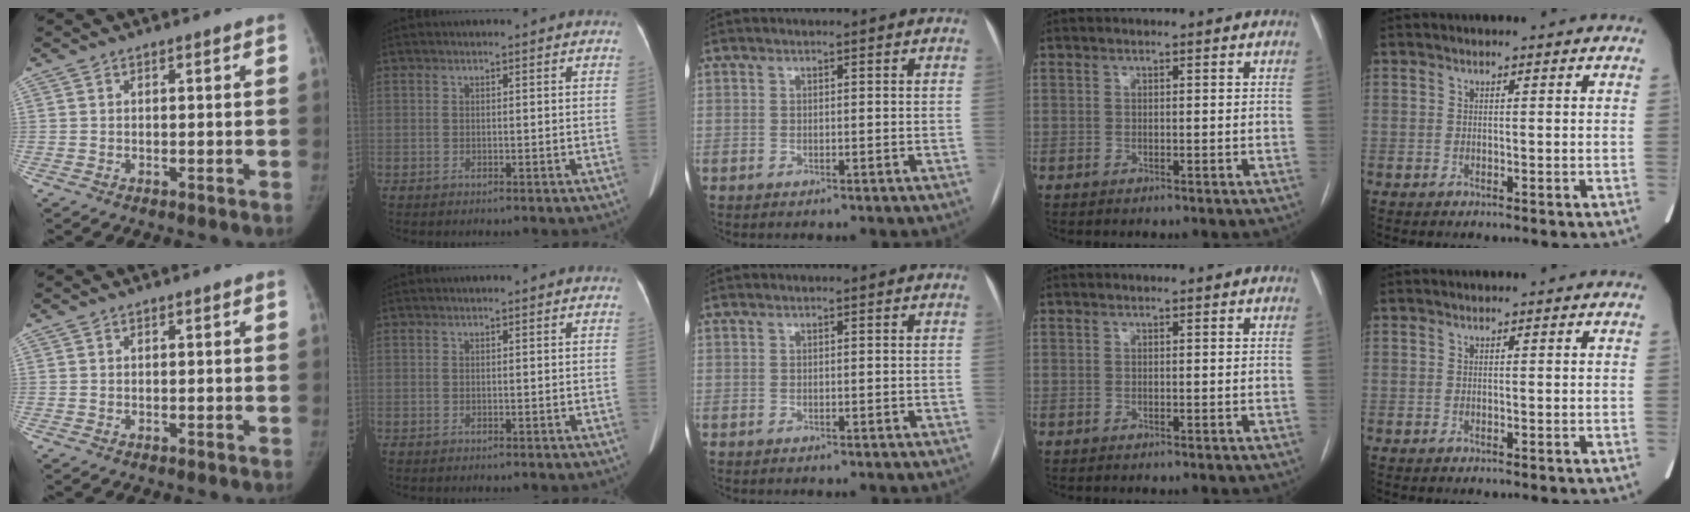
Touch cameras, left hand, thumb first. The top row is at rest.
{}